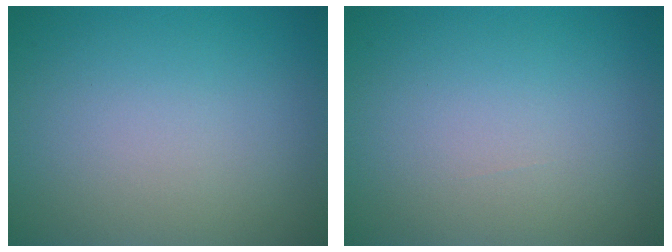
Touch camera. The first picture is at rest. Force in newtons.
{"total": 0.0}